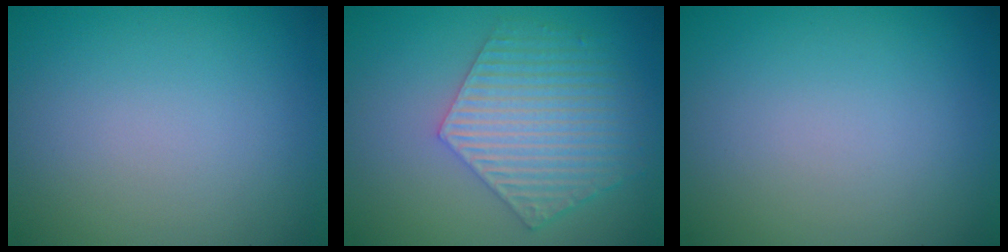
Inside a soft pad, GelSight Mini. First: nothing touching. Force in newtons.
{"total": 5.9, "press": 4.5, "slide": 3.8}
{"total": 0.0}